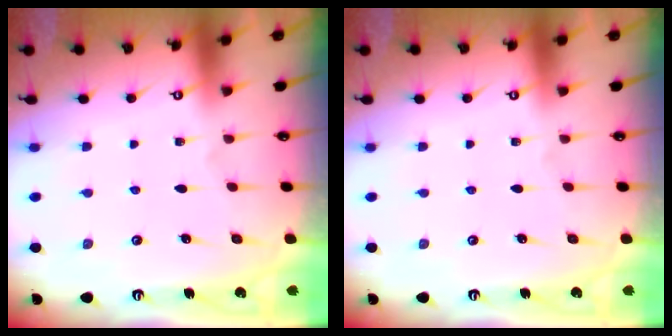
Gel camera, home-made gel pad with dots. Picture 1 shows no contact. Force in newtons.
{"total": 0.0}